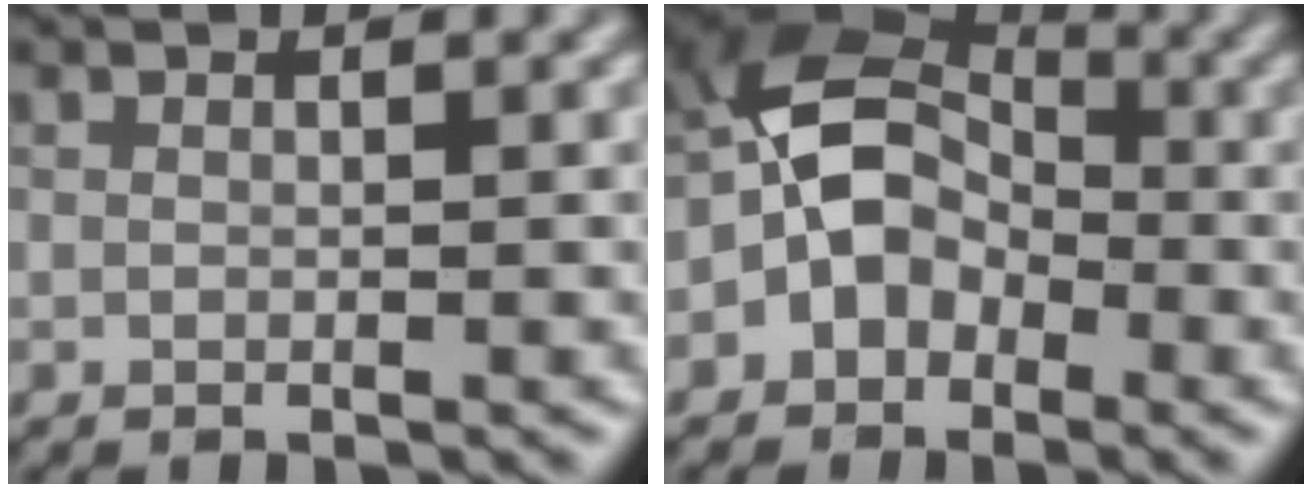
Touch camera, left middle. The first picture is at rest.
{"total": 6.1, "force": [-2.3, 4.6, 3.3], "torque": [-0.047, 0.016, -0.056]}